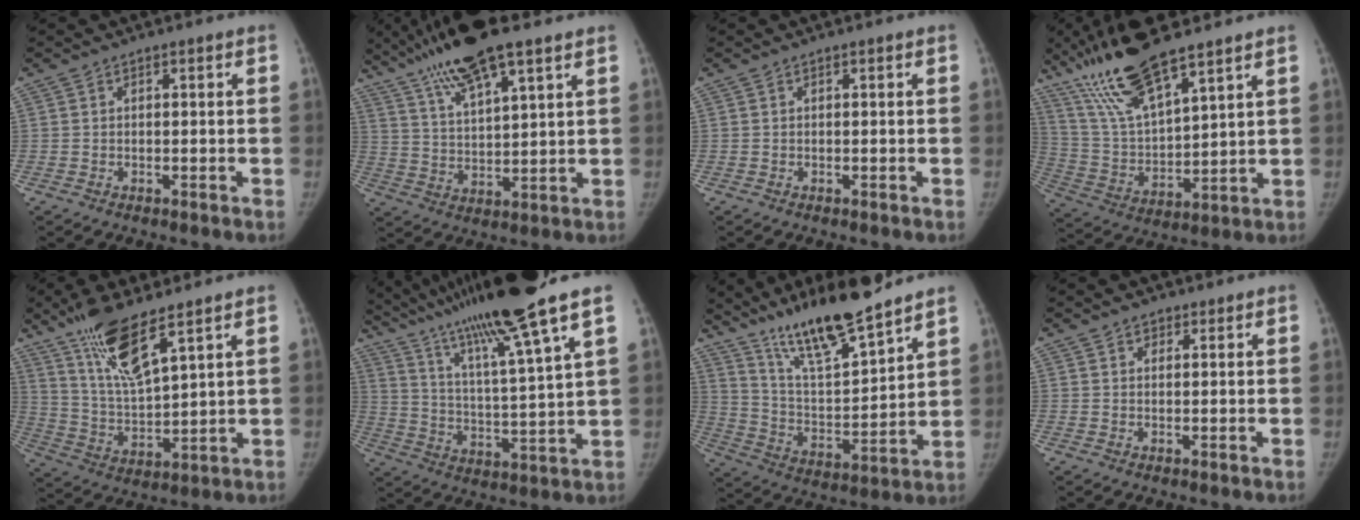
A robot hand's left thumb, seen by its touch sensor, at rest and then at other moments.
{"total": 14.1, "force": [9.8, 2.7, 9.8], "torque": [-0.182, -0.026, 0.189]}
{"total": 0.0}
{"total": 17.5, "force": [12.7, 3.7, 11.4], "torque": [-0.213, -0.049, 0.254]}
{"total": 12.8, "force": [8.6, 2.6, 9.1], "torque": [-0.172, -0.047, 0.180]}
{"total": 21.8, "force": [15.8, -0.3, 15.0], "torque": [-0.252, -0.058, 0.276]}
{"total": 18.1, "force": [14.5, 2.8, 10.5], "torque": [-0.158, -0.082, 0.264]}
{"total": 1.5, "force": [1.2, 0.8, 0.2], "torque": [0.004, -0.007, 0.019]}